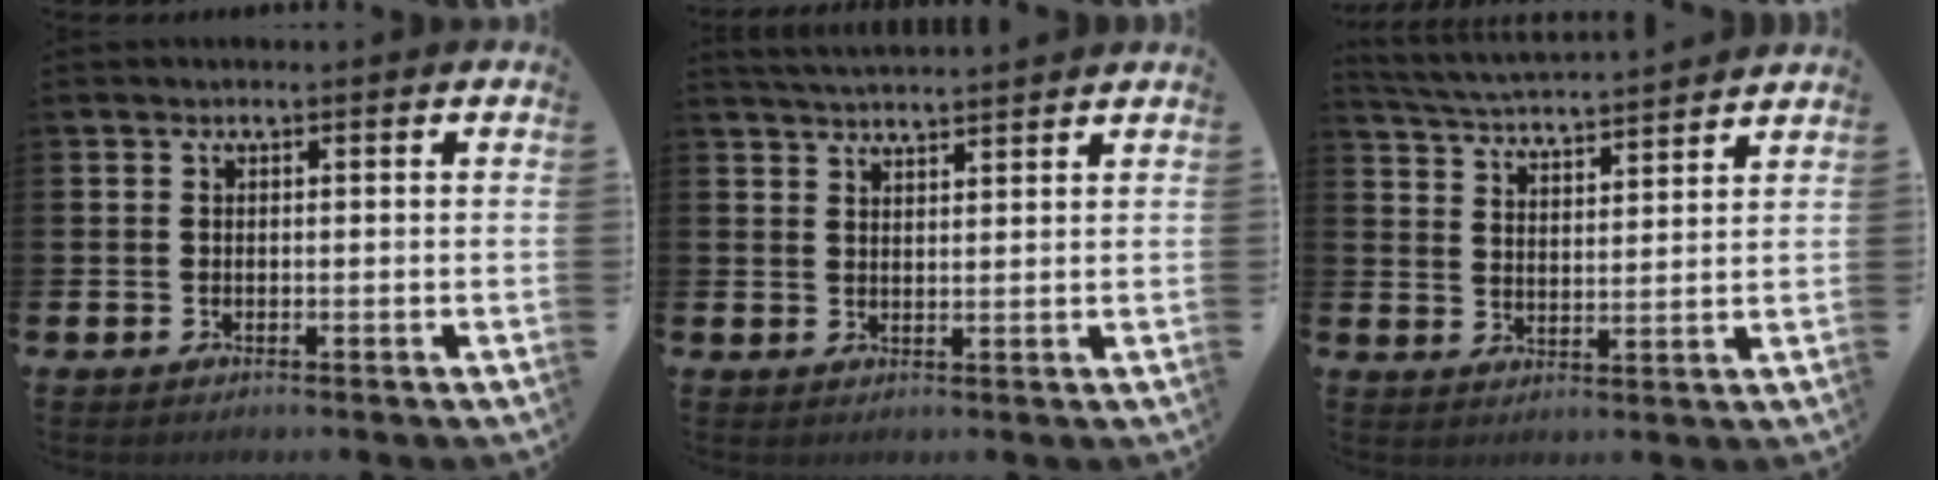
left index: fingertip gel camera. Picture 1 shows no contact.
{"total": 3.4, "force": [3.3, -0.2, 0.1], "torque": [-0.012, -0.017, 0.062]}
{"total": 4.6, "force": [4.6, 0.0, 0.6], "torque": [-0.037, -0.036, 0.079]}